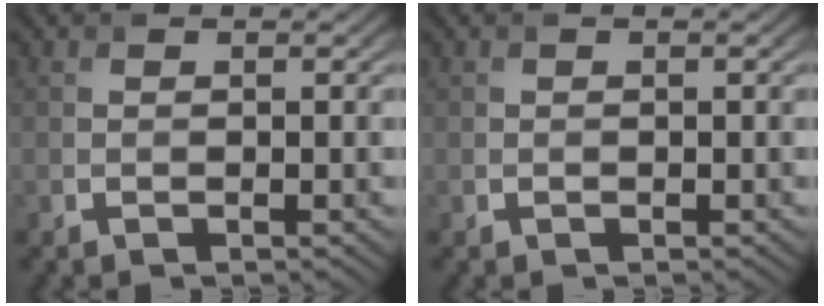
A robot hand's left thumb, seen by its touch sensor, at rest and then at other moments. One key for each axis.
{"total": 0.0}